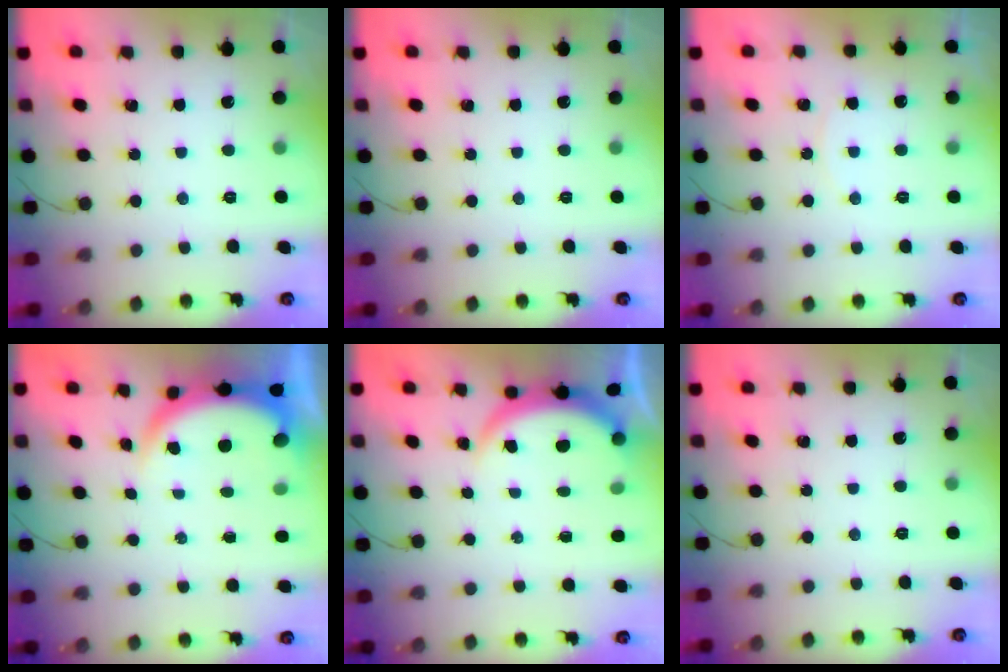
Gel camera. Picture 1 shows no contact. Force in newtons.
{"total": 0.0}
{"total": 3.0, "press": 3.0, "slide": 0.4}
{"total": 5.1, "press": 5.1, "slide": 0.2}
{"total": 3.8, "press": 3.8, "slide": 0.2}
{"total": 0.0}